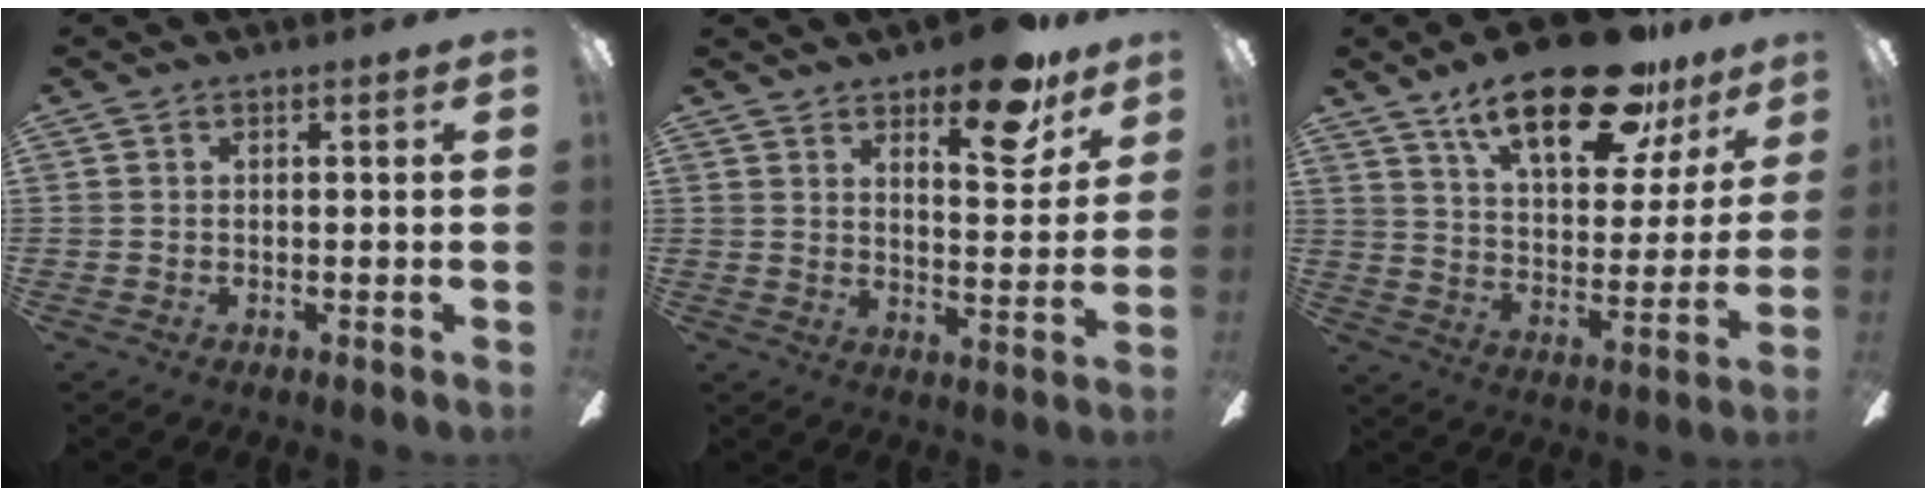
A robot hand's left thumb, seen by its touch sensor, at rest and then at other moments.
{"total": 13.9, "force": [10.3, 4.7, 8.1], "torque": [-0.096, -0.066, 0.169]}
{"total": 24.6, "force": [16.6, 9.5, 15.4], "torque": [-0.243, -0.090, 0.279]}